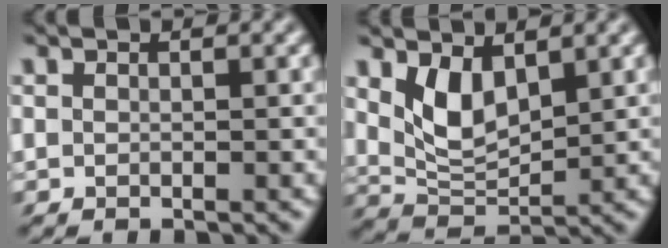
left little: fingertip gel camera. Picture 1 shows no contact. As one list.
[{"total": 4.2, "force": [1.5, 1.7, 3.5], "torque": [-0.066, -0.006, 0.028]}]